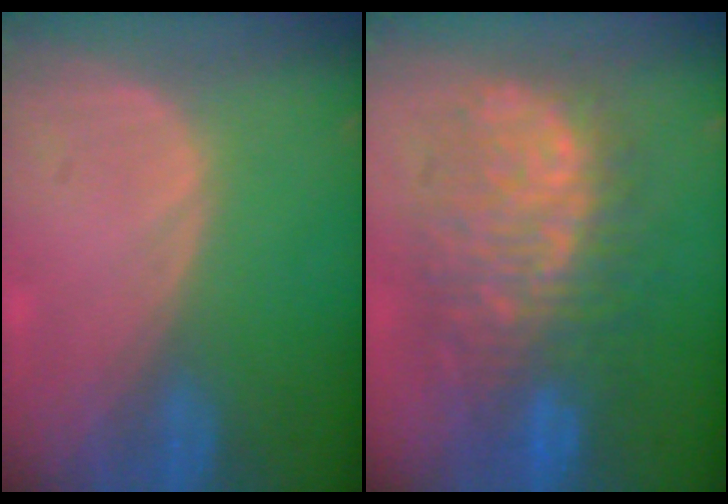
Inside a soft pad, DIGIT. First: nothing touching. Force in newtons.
{"total": 12.3, "press": 12.2, "slide": 1.3}